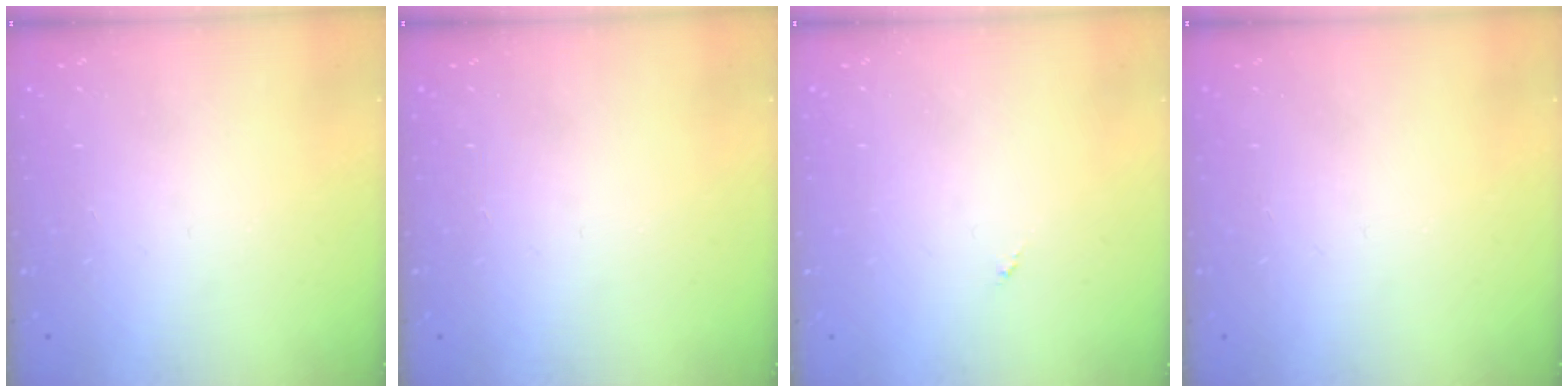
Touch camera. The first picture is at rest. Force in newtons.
{"total": 0.0}
{"total": 0.0}
{"total": 0.0}